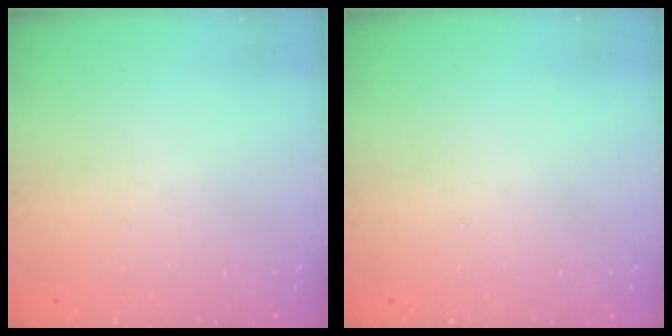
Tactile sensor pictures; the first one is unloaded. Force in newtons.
{"total": 0.0}